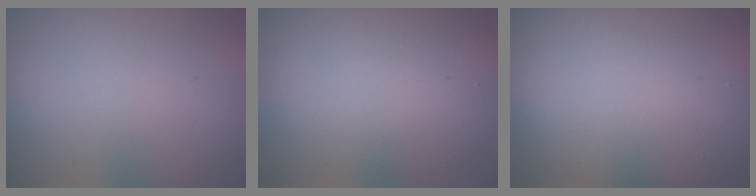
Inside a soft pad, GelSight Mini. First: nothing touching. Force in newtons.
{"total": 6.8, "press": 6.8, "slide": 0.7}
{"total": 14.1, "press": 14.1, "slide": 0.9}